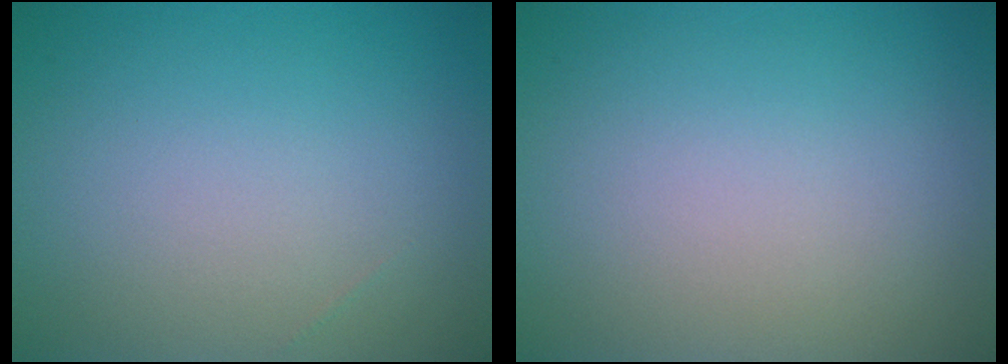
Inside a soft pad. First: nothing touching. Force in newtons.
{"total": 0.0}